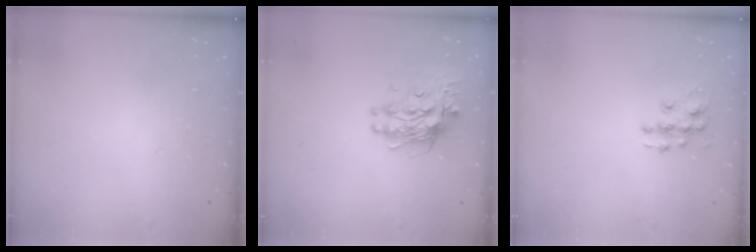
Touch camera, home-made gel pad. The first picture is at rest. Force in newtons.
{"total": 10.1, "press": 10.1, "slide": 0.8}
{"total": 7.8, "press": 7.8, "slide": 0.4}